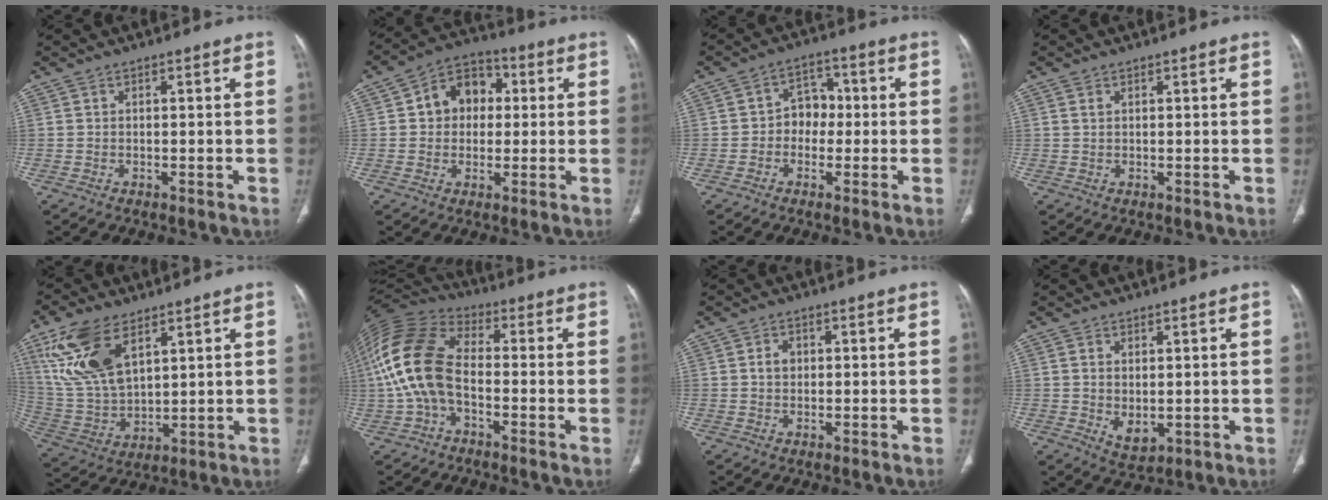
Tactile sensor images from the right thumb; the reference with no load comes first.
{"total": 9.9, "force": [1.6, 7.9, 5.8], "torque": [-0.051, 0.018, 0.014]}
{"total": 5.8, "force": [-0.6, 4.8, 3.2], "torque": [-0.012, 0.024, -0.022]}
{"total": 0.9, "force": [0.5, 0.5, 0.5], "torque": [-0.007, 0.002, 0.011]}
{"total": 16.1, "force": [8.2, 8.1, 11.3], "torque": [-0.224, -0.023, 0.171]}
{"total": 15.3, "force": [-1.8, 9.1, 12.1], "torque": [-0.258, 0.035, -0.044]}
{"total": 2.2, "force": [0.4, 1.8, 1.3], "torque": [-0.015, 0.005, 0.006]}
{"total": 4.5, "force": [-0.2, 2.8, 3.5], "torque": [-0.056, -0.009, 0.012]}